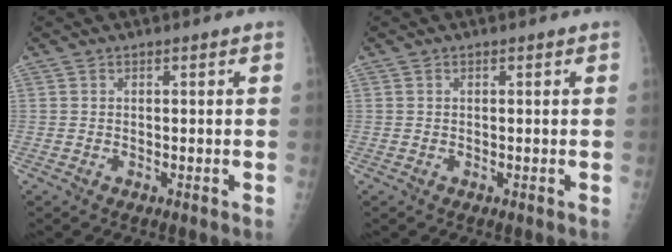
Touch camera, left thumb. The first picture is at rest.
{"total": 0.0}